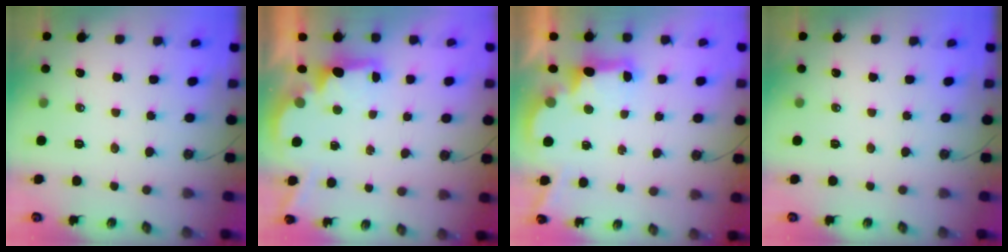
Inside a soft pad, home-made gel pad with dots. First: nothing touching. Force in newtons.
{"total": 2.1, "press": 1.9, "slide": 0.8}
{"total": 2.9, "press": 2.7, "slide": 0.9}
{"total": 0.0}